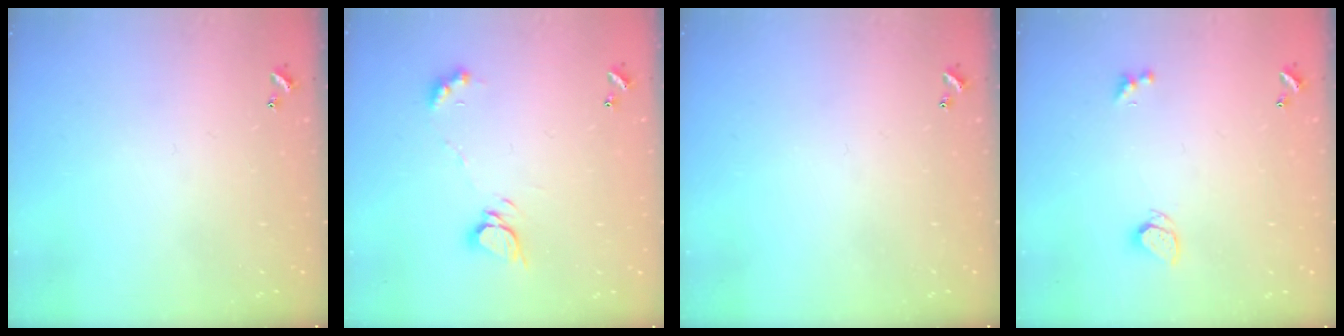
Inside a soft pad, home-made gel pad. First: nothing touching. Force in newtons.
{"total": 6.1, "press": 6.1, "slide": 0.7}
{"total": 0.0}
{"total": 0.9, "press": 0.8, "slide": 0.3}